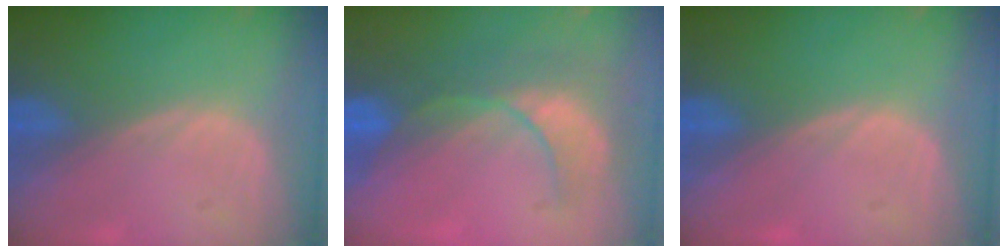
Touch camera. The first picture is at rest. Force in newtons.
{"total": 8.6, "press": 7.7, "slide": 3.7}
{"total": 0.0}